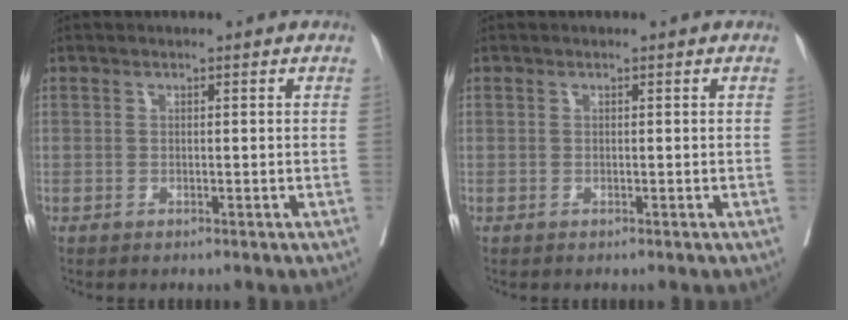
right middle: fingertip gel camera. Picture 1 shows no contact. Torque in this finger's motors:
{"motor_torque": [0.00, 0.00, 0.00, 0.00]}